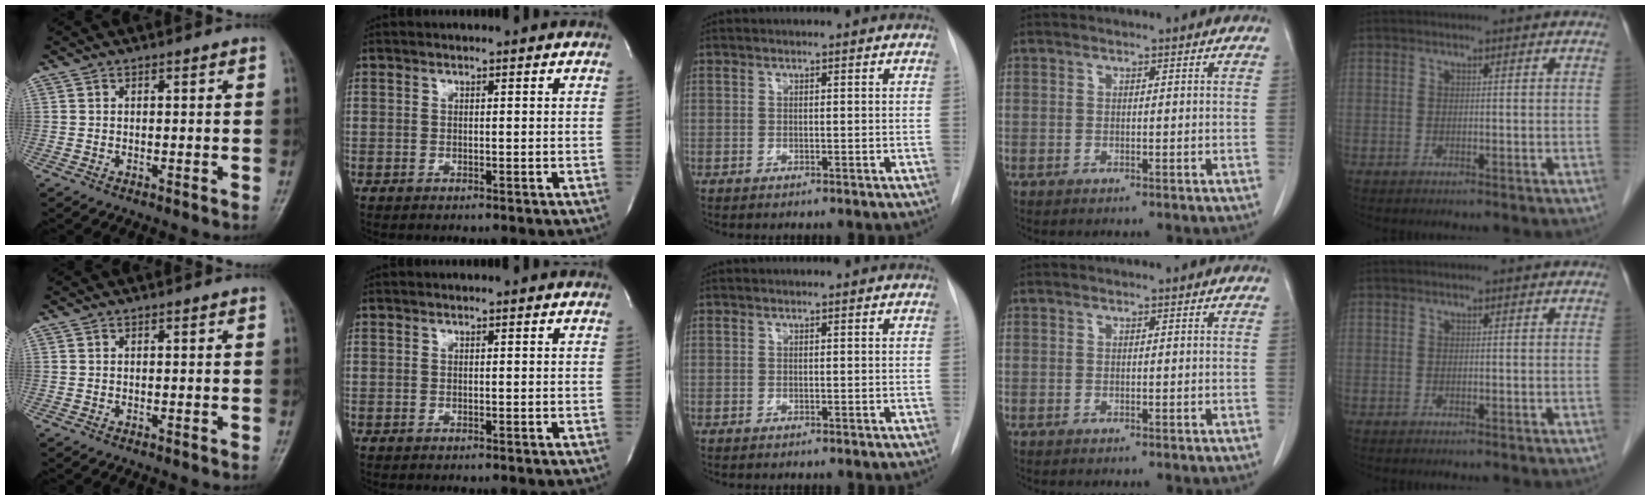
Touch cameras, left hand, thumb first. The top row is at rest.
{}